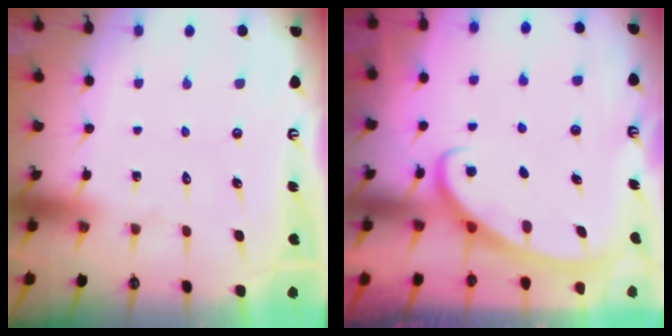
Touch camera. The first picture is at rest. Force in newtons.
{"total": 2.7, "press": 2.7, "slide": 0.4}